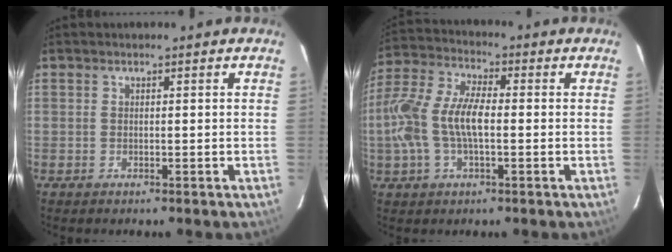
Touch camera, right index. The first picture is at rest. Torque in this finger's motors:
{"motor_torque": [0.44, -0.09, 0.42, 0.21]}